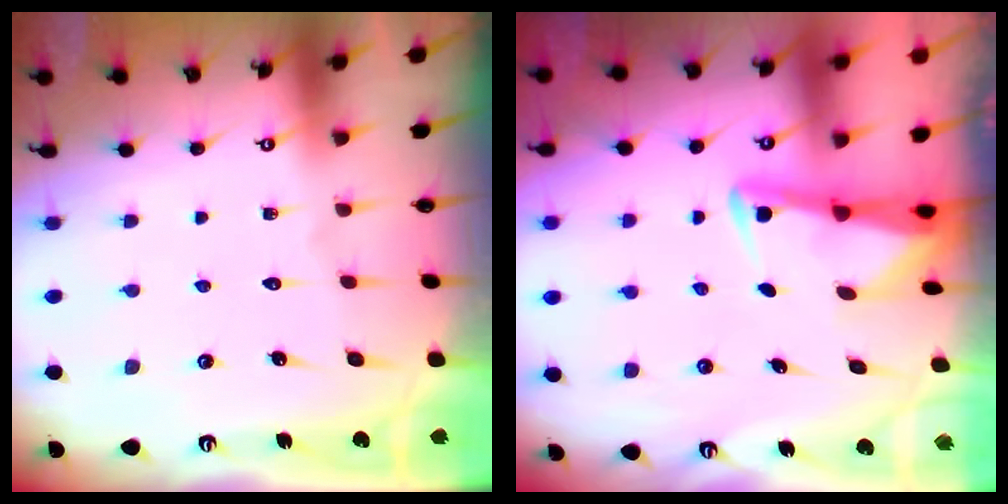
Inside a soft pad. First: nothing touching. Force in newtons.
{"total": 3.0, "press": 3.0, "slide": 0.3}